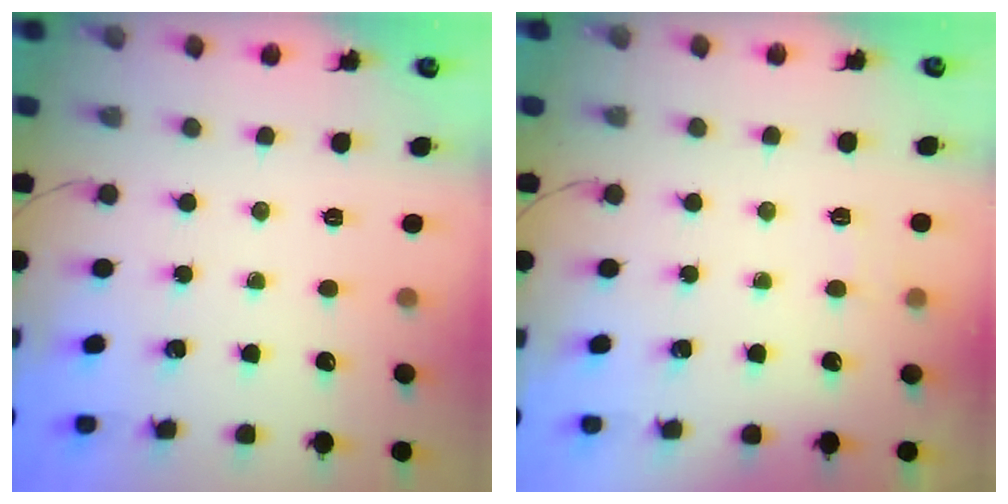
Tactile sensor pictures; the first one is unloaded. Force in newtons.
{"total": 5.8, "press": 5.6, "slide": 1.6}